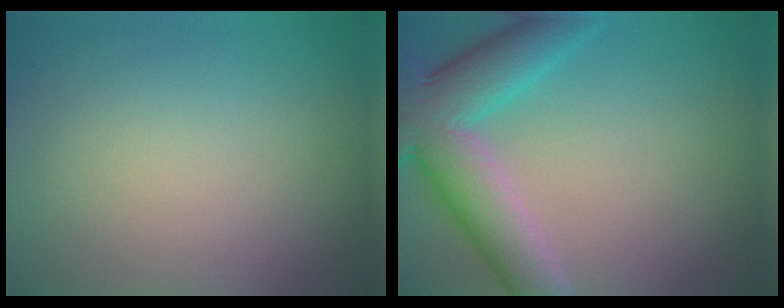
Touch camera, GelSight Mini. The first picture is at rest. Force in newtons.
{"total": 8.6, "press": 8.6, "slide": 0.4}